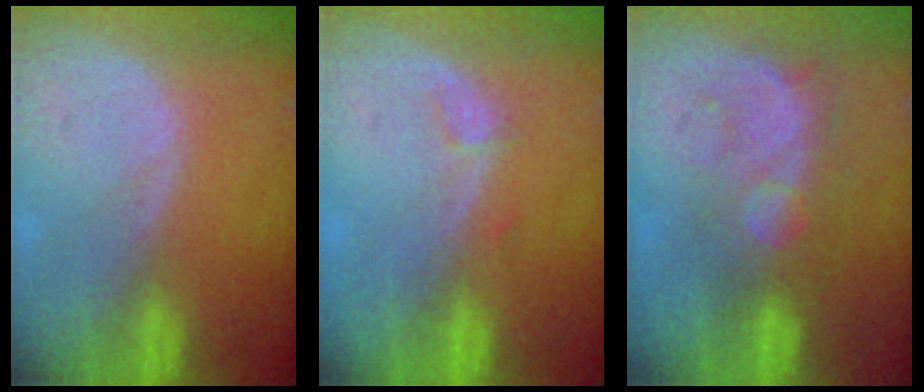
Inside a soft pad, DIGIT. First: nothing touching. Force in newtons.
{"total": 1.1, "press": 1.1, "slide": 0.2}
{"total": 8.6, "press": 7.5, "slide": 4.2}